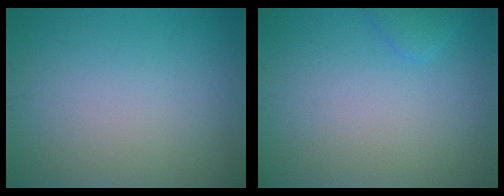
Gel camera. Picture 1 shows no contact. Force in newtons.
{"total": 1.3, "press": 1.3, "slide": 0.1}